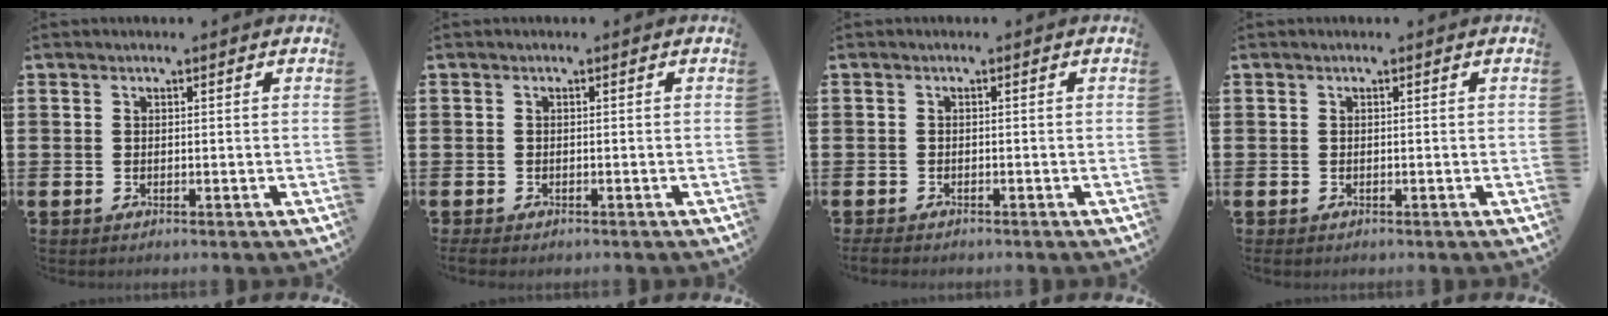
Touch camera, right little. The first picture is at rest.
{"total": 0.7, "force": [-0.3, 0.3, 0.5], "torque": [-0.011, 0.002, -0.008]}
{"total": 0.9, "force": [-0.6, 0.3, 0.5], "torque": [-0.010, 0.000, -0.014]}
{"total": 0.0}